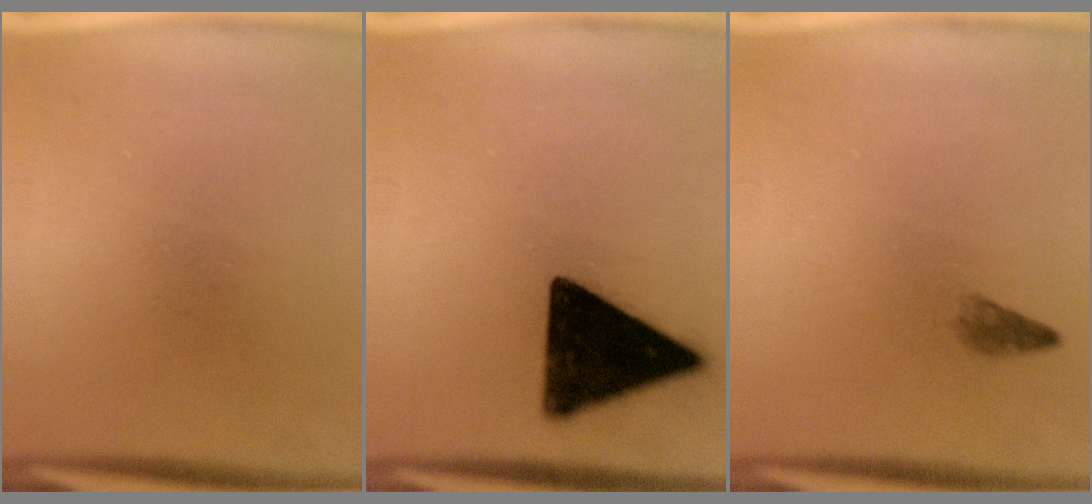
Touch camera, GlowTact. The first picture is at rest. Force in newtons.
{"total": 17.4}
{"total": 1.2}